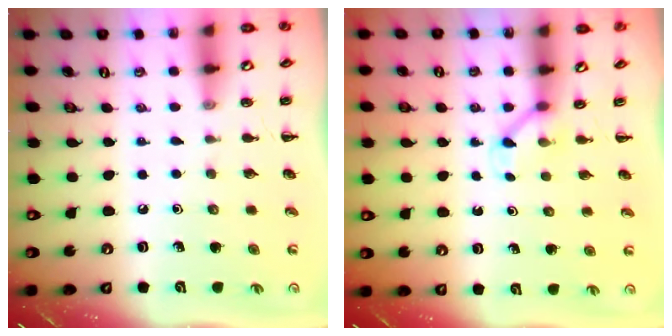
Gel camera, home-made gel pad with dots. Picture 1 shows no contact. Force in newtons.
{"total": 2.8, "press": 2.7, "slide": 0.9}